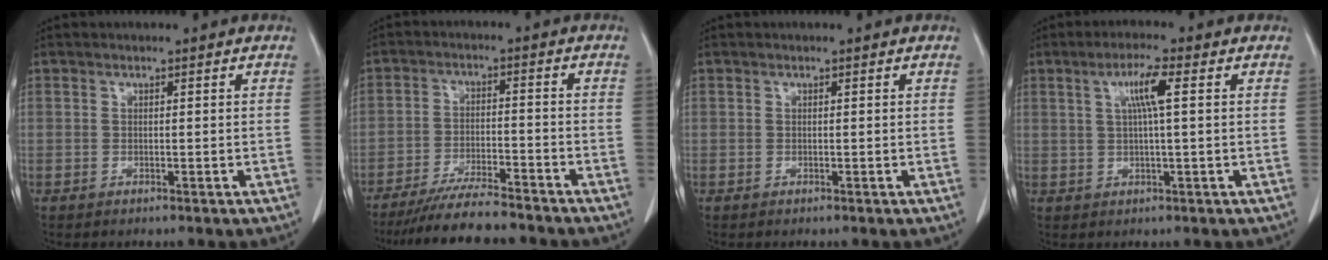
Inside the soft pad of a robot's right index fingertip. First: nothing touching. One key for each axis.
{"total": 10.1, "fx": -9.1, "fy": 1.0, "fz": 4.2, "tx": -0.066, "ty": -0.017, "tz": -0.148}
{"total": 0.0}
{"total": 4.7, "fx": 1.3, "fy": -0.1, "fz": 4.6, "tx": -0.085, "ty": 0.006, "tz": 0.025}